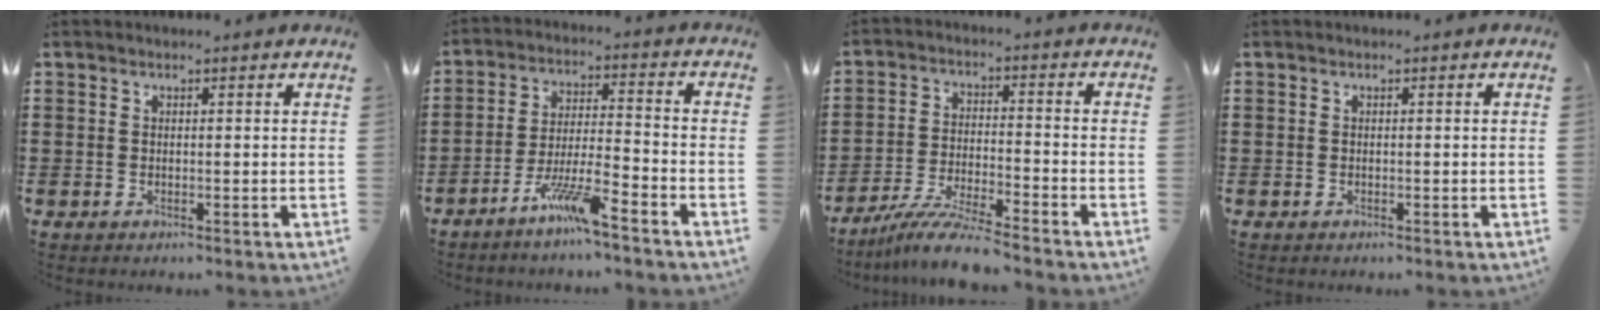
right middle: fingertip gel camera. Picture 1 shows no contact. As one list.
[{"total": 7.6, "force": [-5.6, 0.4, 5.1], "torque": [-0.108, -0.007, -0.108]}, {"total": 7.5, "force": [-6.8, 0.0, 3.3], "torque": [-0.065, -0.008, -0.128]}, {"total": 0.0}]